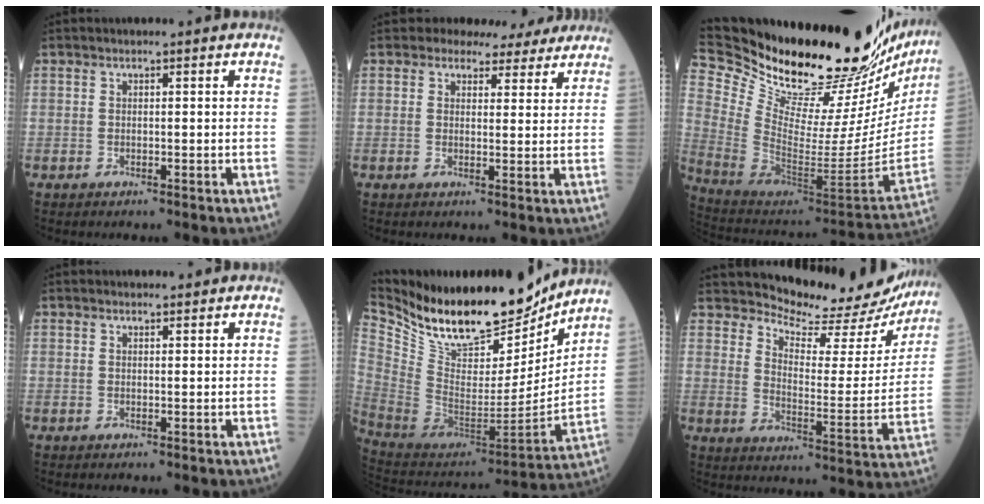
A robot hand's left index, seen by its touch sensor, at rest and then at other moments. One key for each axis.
{"total": 7.2, "fx": 6.5, "fy": 3.0, "fz": 0.7, "tx": 0.007, "ty": 0.006, "tz": 0.061}
{"total": 35.5, "fx": 31.0, "fy": 5.3, "fz": 16.5, "tx": -0.285, "ty": -0.134, "tz": 0.445}
{"total": 1.2, "fx": 1.1, "fy": 0.3, "fz": 0.2, "tx": -0.007, "ty": 0.006, "tz": 0.017}
{"total": 22.8, "fx": 18.8, "fy": 7.4, "fz": 10.4, "tx": -0.208, "ty": -0.026, "tz": 0.321}
{"total": 18.5, "fx": 17.8, "fy": 3.9, "fz": 3.3, "tx": -0.035, "ty": -0.071, "tz": 0.214}